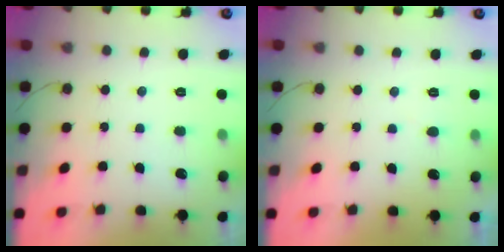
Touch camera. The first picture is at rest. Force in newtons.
{"total": 2.7, "press": 2.7, "slide": 0.2}